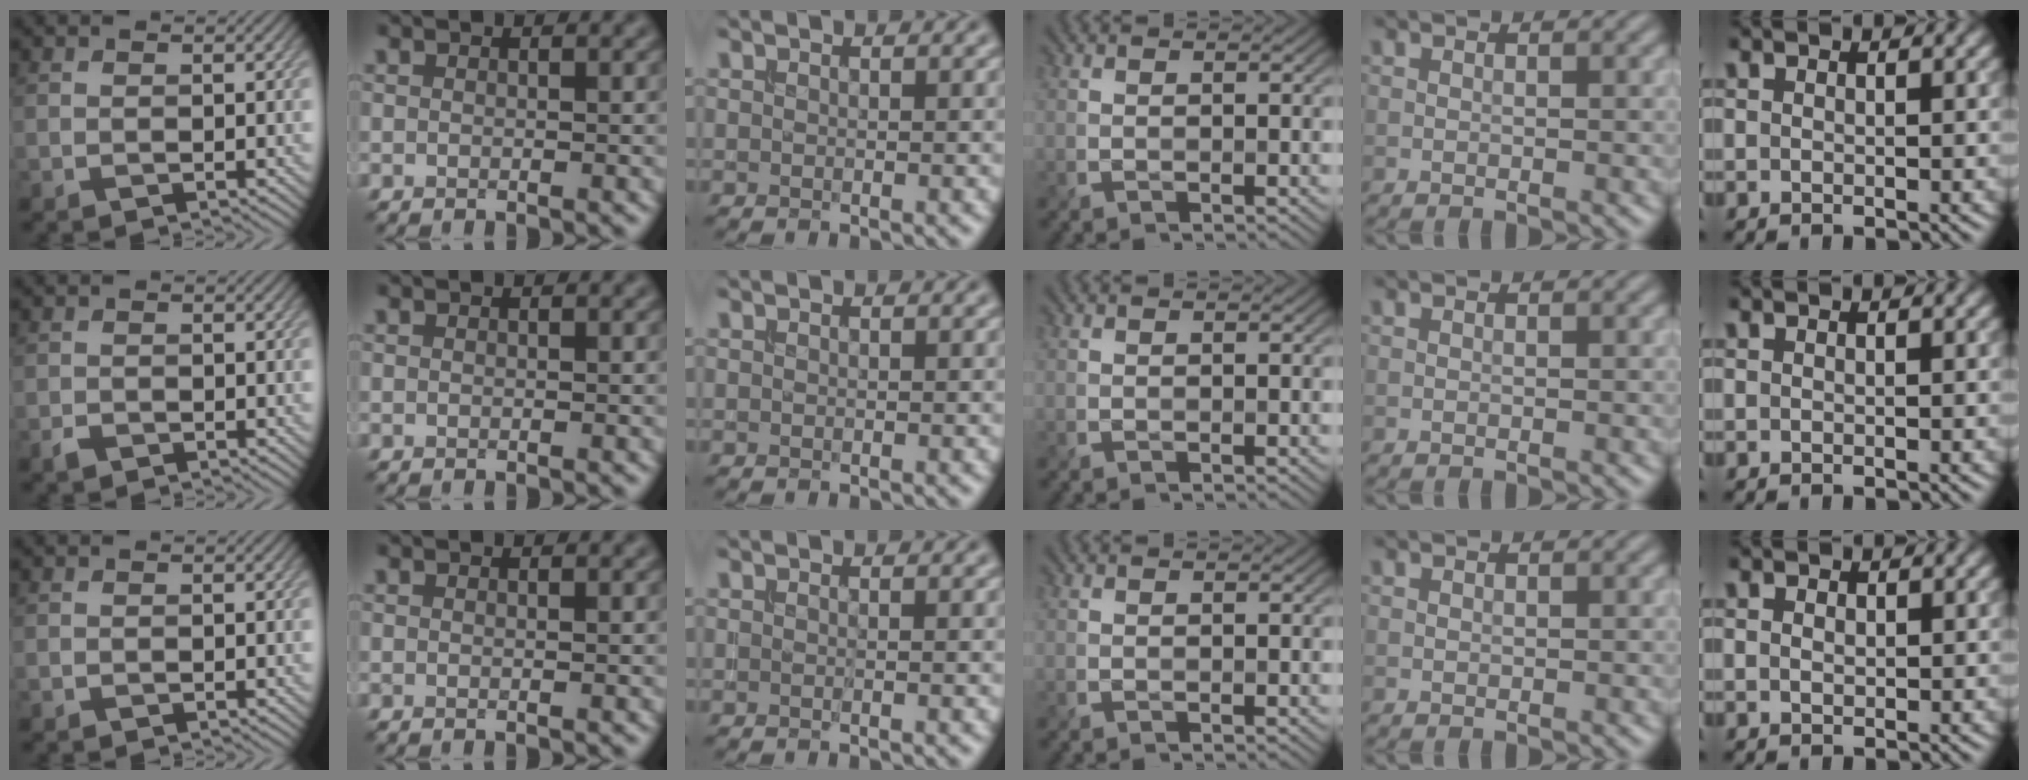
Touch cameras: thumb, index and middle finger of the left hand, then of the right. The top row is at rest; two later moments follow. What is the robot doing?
{"motion": "insert", "object": "drawer"}